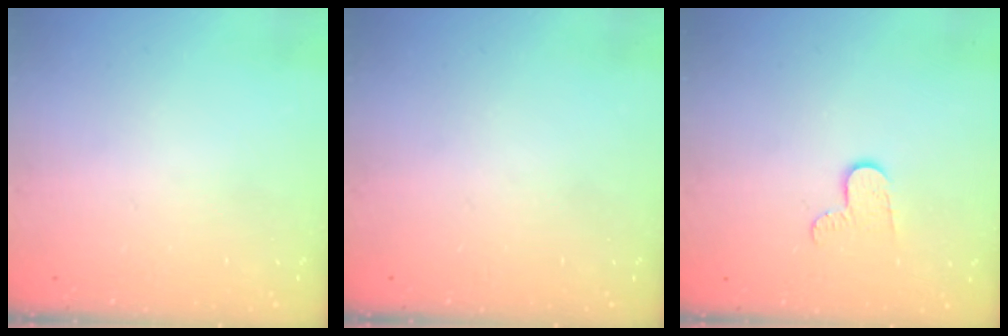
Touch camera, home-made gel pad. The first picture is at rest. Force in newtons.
{"total": 0.0}
{"total": 6.1, "press": 6.0, "slide": 0.6}